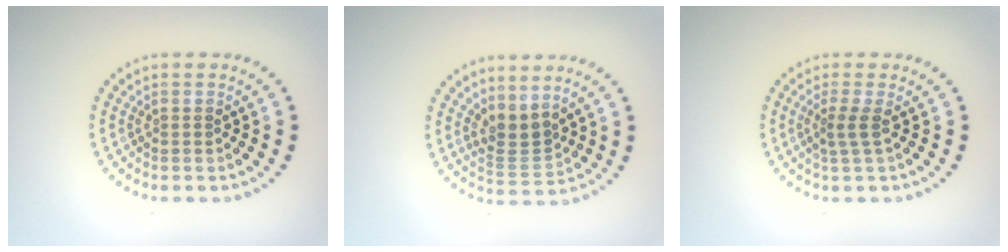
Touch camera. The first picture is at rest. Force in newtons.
{"total": 2.5, "press": 1.9, "slide": 1.6}
{"total": 1.6, "press": 1.0, "slide": 1.2}